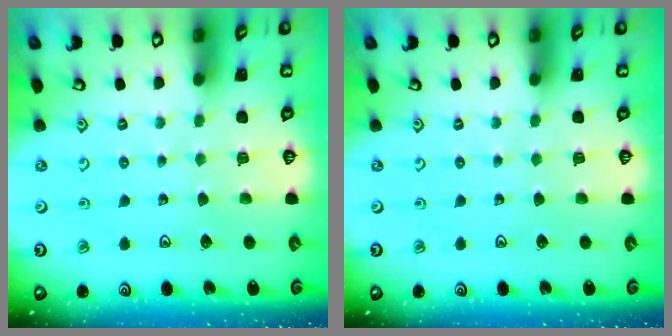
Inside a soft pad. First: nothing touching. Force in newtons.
{"total": 0.0}